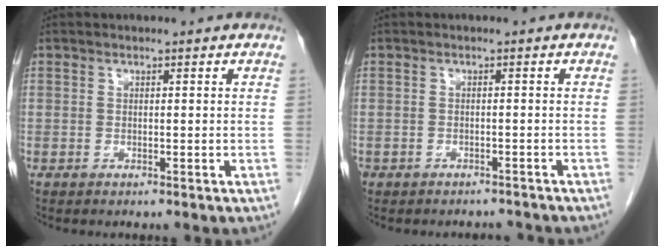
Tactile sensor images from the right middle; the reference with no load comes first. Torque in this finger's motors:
{"motor_torque": [-0.28, -0.26, -0.02, -0.01]}